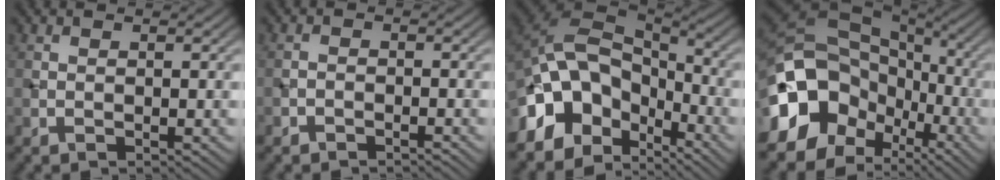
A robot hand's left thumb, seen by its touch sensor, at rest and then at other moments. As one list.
[{"total": 1.3, "force": [-1.2, 0.5, 0.3], "torque": [-0.003, 0.001, -0.025]}, {"total": 16.6, "force": [-5.0, 10.9, 11.5], "torque": [-0.237, -0.006, -0.077]}, {"total": 21.4, "force": [-6.6, 17.0, 11.1], "torque": [-0.237, -0.029, -0.119]}]